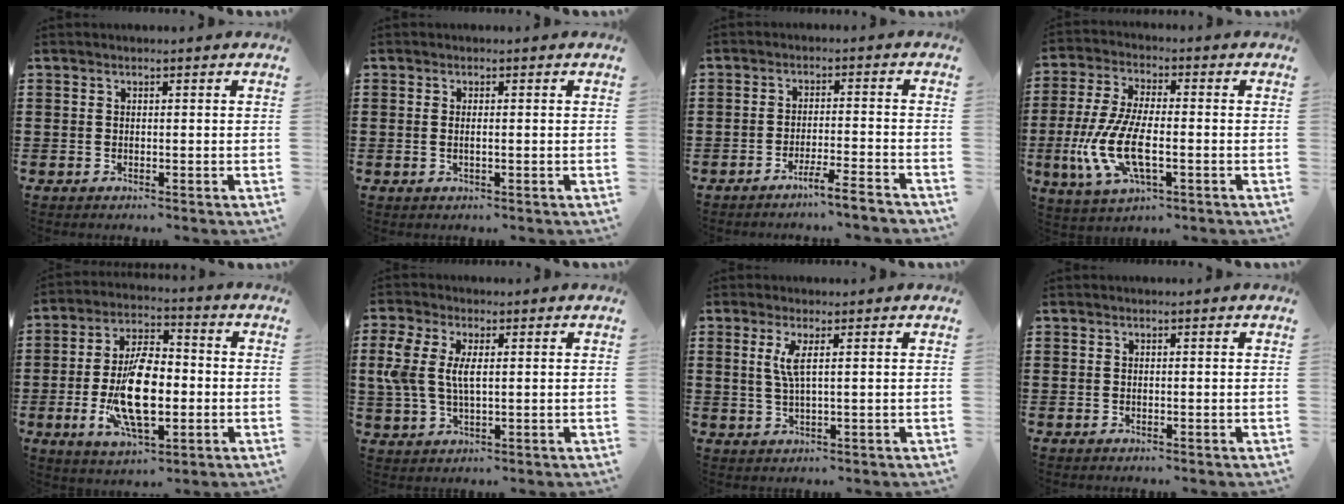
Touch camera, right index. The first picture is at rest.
{"total": 1.0, "force": [0.0, 0.1, 1.0], "torque": [-0.018, -0.001, 0.001]}
{"total": 4.3, "force": [-3.8, -0.6, 1.9], "torque": [-0.030, -0.010, -0.071]}
{"total": 10.6, "force": [-2.8, 4.1, 9.4], "torque": [-0.223, -0.017, -0.057]}
{"total": 13.2, "force": [-2.2, 5.9, 11.6], "torque": [-0.238, -0.010, -0.041]}
{"total": 6.0, "force": [1.2, 2.9, 5.1], "torque": [-0.128, 0.001, 0.013]}
{"total": 3.4, "force": [1.0, 0.2, 3.2], "torque": [-0.075, -0.005, 0.012]}
{"total": 0.0}